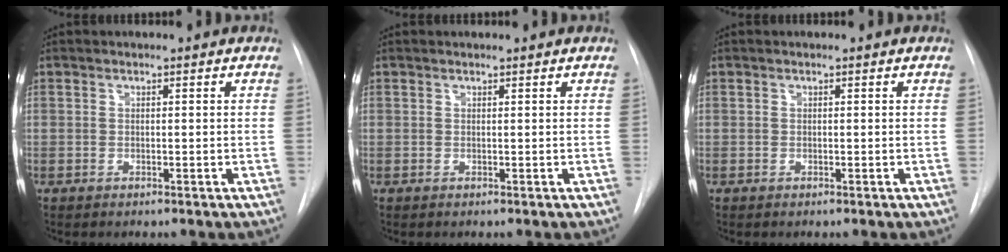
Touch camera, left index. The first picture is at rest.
{"total": 1.1, "force": [1.1, 0.2, 0.1], "torque": [-0.011, 0.016, 0.014]}
{"total": 0.0}